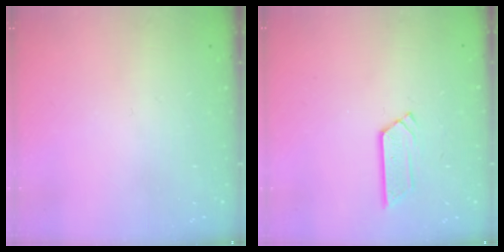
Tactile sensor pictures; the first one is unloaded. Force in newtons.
{"total": 4.7, "press": 4.7, "slide": 0.4}